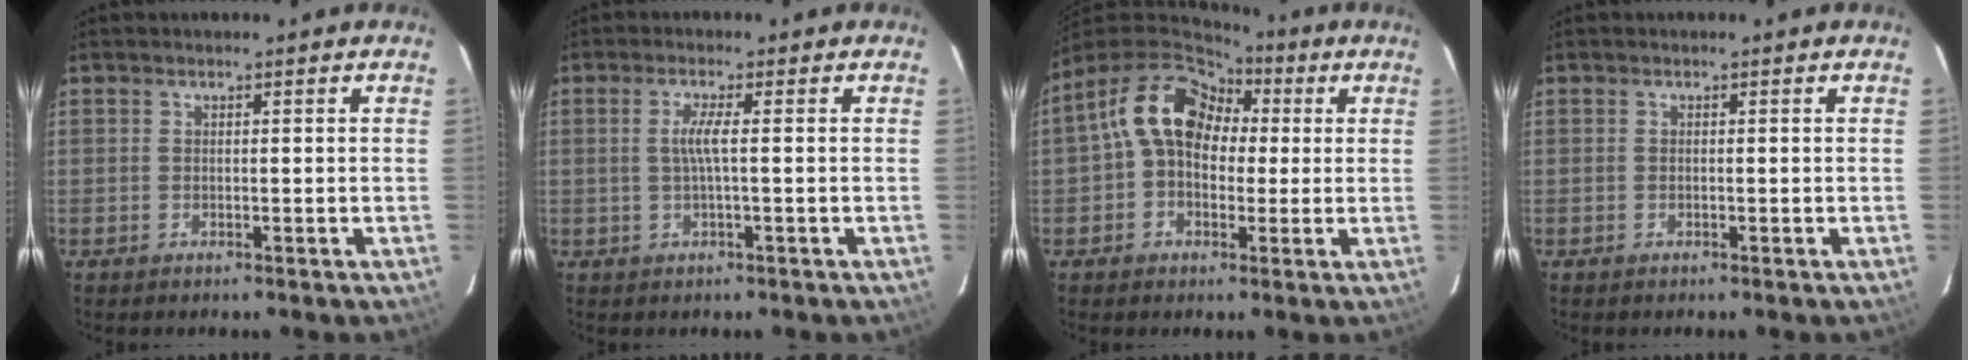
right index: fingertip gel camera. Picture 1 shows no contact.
{"total": 2.8, "force": [-0.1, -0.4, 2.8], "torque": [-0.057, 0.000, -0.002]}
{"total": 12.8, "force": [2.1, 9.9, 7.9], "torque": [-0.152, 0.045, 0.028]}
{"total": 0.0}